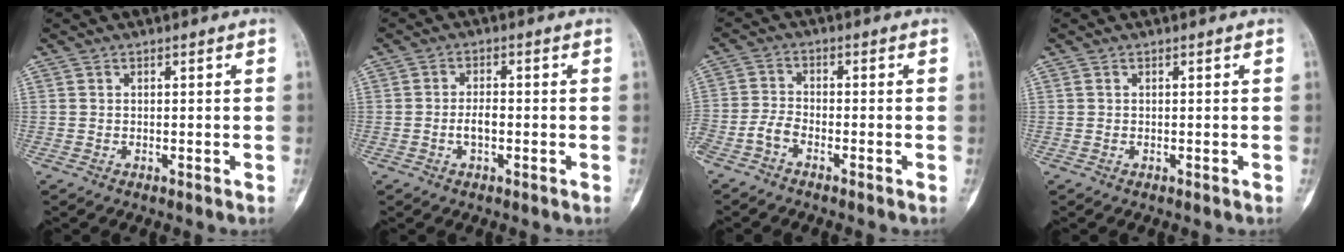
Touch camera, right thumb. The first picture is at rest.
{"total": 2.8, "force": [-0.8, 1.2, 2.3], "torque": [-0.046, 0.009, -0.016]}
{"total": 3.6, "force": [-2.4, 1.5, 2.2], "torque": [-0.054, 0.016, -0.053]}
{"total": 0.0}